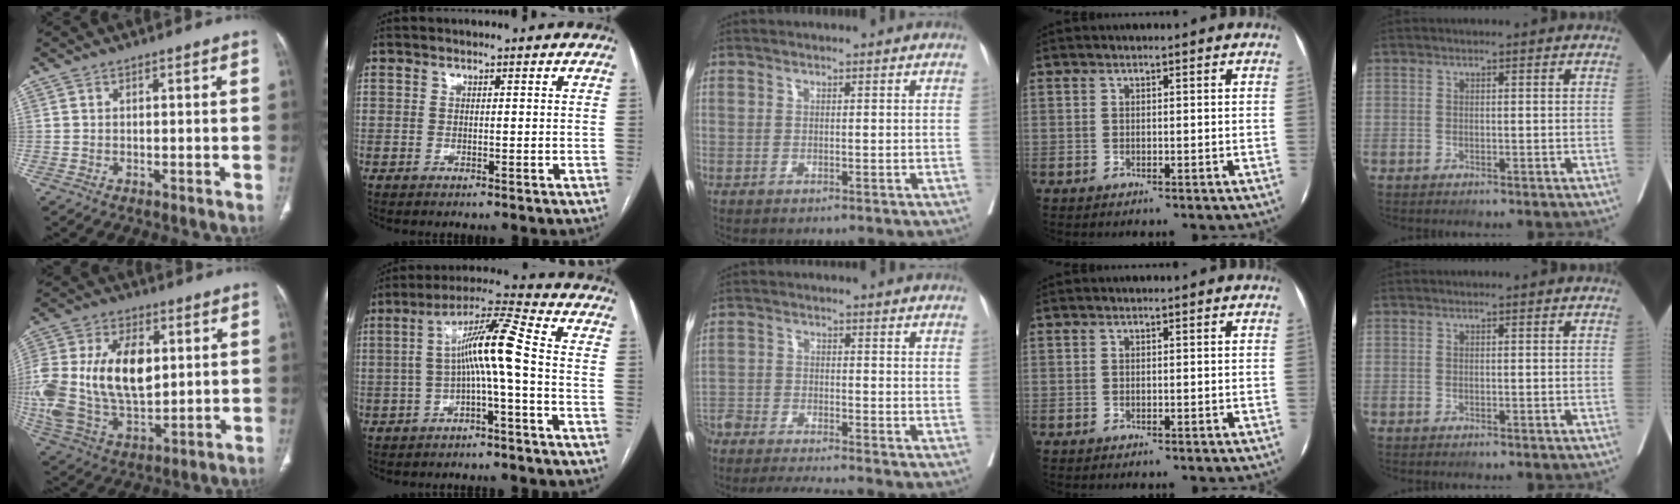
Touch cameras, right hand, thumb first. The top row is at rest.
{"thumb": {"total": 25.1, "force": [3.3, 15.3, 19.5], "torque": [-0.420, -0.004, 0.071]}, "index": {"total": 9.3, "force": [-1.1, -0.1, 9.2], "torque": [-0.164, 0.032, -0.022]}, "middle": {"total": 11.6, "force": [-10.8, -0.2, 4.2], "torque": [-0.060, -0.007, -0.176]}}